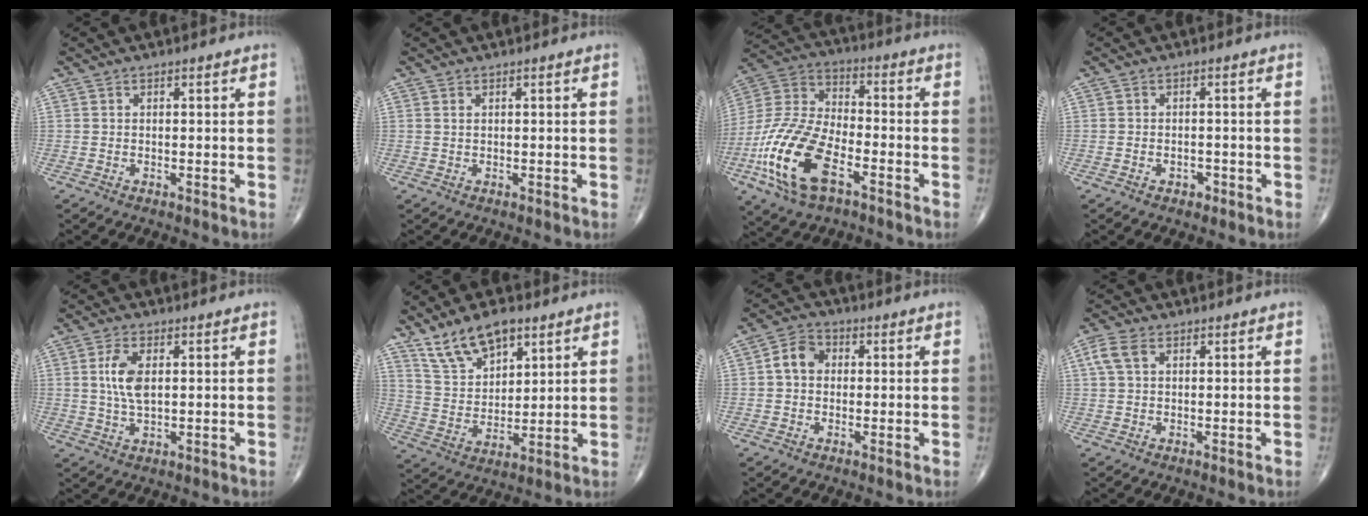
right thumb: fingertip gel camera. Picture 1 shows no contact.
{"total": 0.5, "force": [0.3, 0.2, 0.4], "torque": [-0.008, 0.002, 0.007]}
{"total": 19.3, "force": [-7.8, 9.4, 14.9], "torque": [-0.312, 0.026, -0.149]}
{"total": 1.8, "force": [-0.9, 1.3, 0.8], "torque": [-0.005, 0.008, -0.011]}
{"total": 6.3, "force": [1.2, 3.1, 5.4], "torque": [-0.111, -0.005, 0.022]}
{"total": 11.5, "force": [7.6, 5.5, 6.6], "torque": [-0.104, -0.031, 0.152]}
{"total": 5.4, "force": [0.5, 4.2, 3.2], "torque": [-0.048, 0.016, -0.001]}
{"total": 3.9, "force": [1.4, 2.3, 2.8], "torque": [-0.069, 0.014, 0.029]}